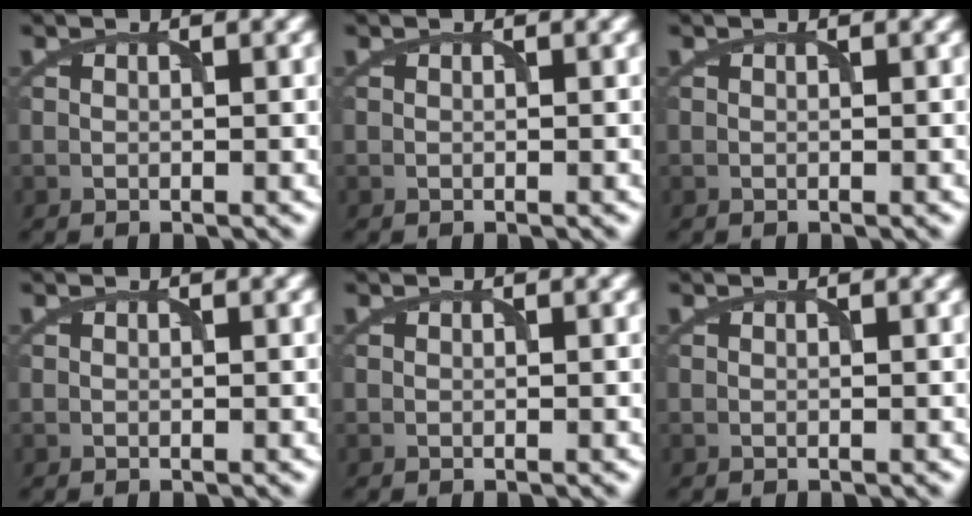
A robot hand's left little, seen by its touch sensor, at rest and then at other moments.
{"total": 0.0}
{"total": 0.0}
{"total": 0.0}
{"total": 0.0}
{"total": 0.0}